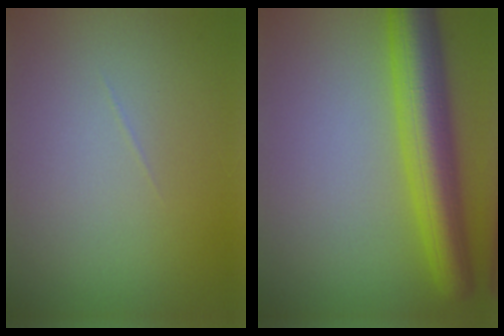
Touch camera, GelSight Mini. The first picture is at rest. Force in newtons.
{"total": 7.7, "press": 7.7, "slide": 0.3}